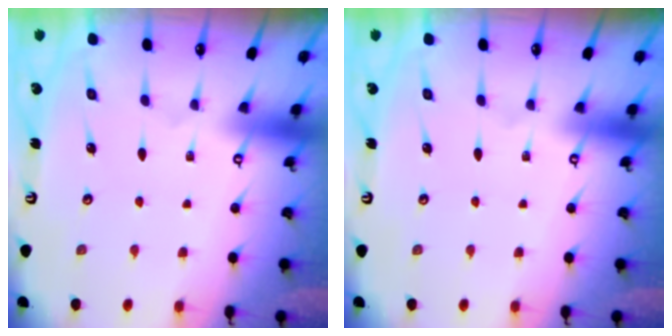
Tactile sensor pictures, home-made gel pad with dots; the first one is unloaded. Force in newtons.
{"total": 0.0}